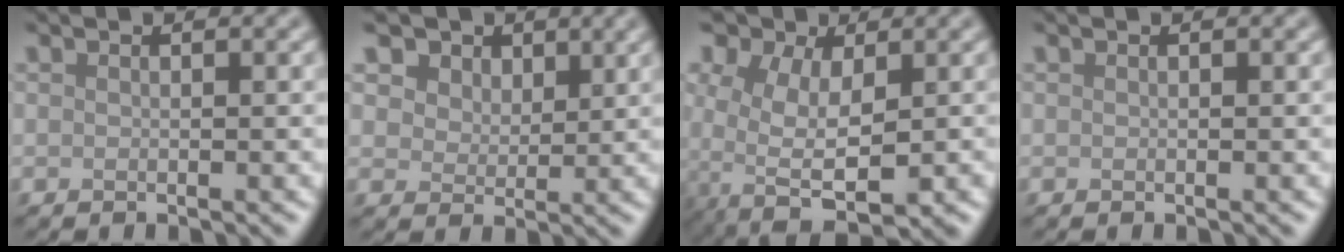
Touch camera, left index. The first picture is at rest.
{"total": 7.0, "force": [4.6, 4.5, 2.9], "torque": [-0.071, 0.001, 0.074]}
{"total": 8.8, "force": [0.0, 6.0, 6.5], "torque": [-0.116, -0.016, 0.021]}
{"total": 0.0}